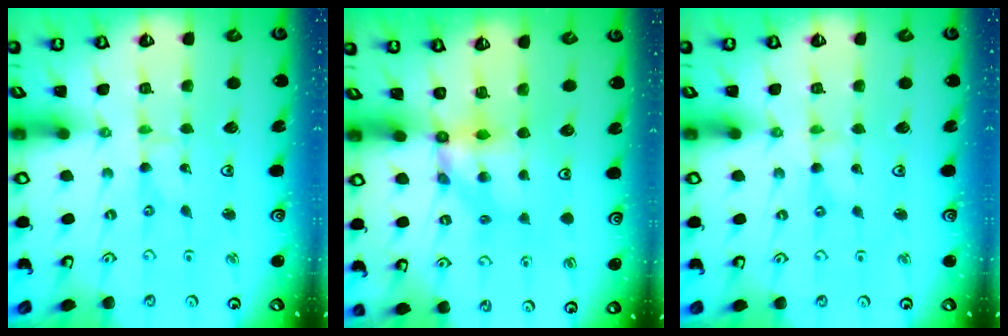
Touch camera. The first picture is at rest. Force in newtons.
{"total": 5.5, "press": 5.5, "slide": 0.2}
{"total": 0.0}